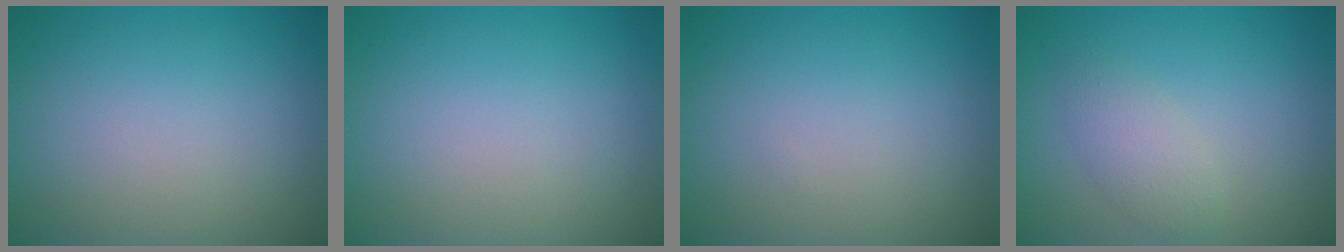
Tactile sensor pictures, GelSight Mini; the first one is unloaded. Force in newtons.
{"total": 0.0}
{"total": 0.0}
{"total": 2.1, "press": 2.1, "slide": 0.2}